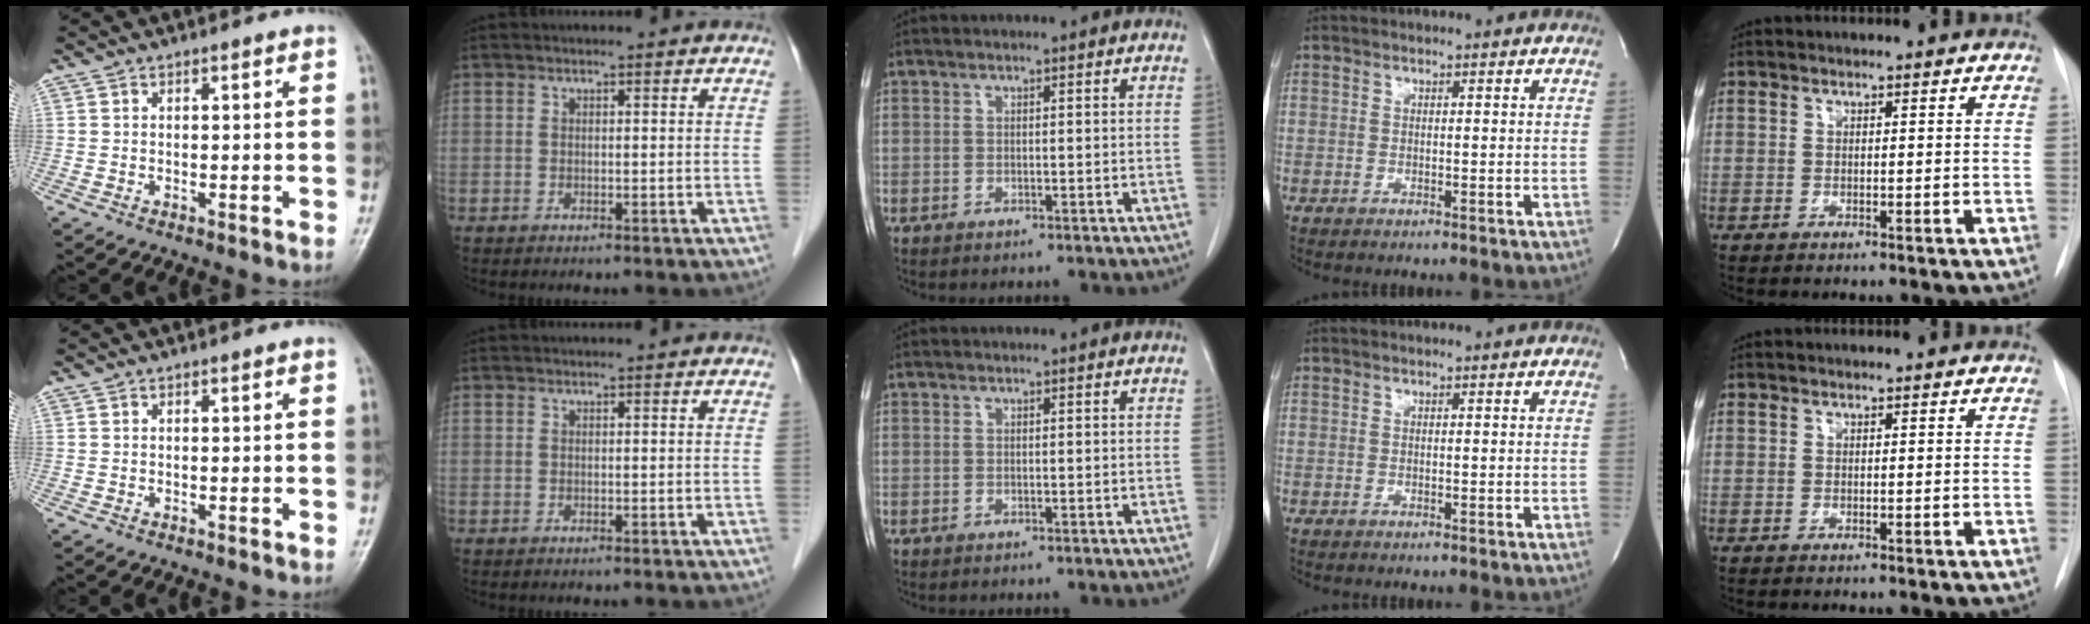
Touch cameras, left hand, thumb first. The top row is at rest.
{}